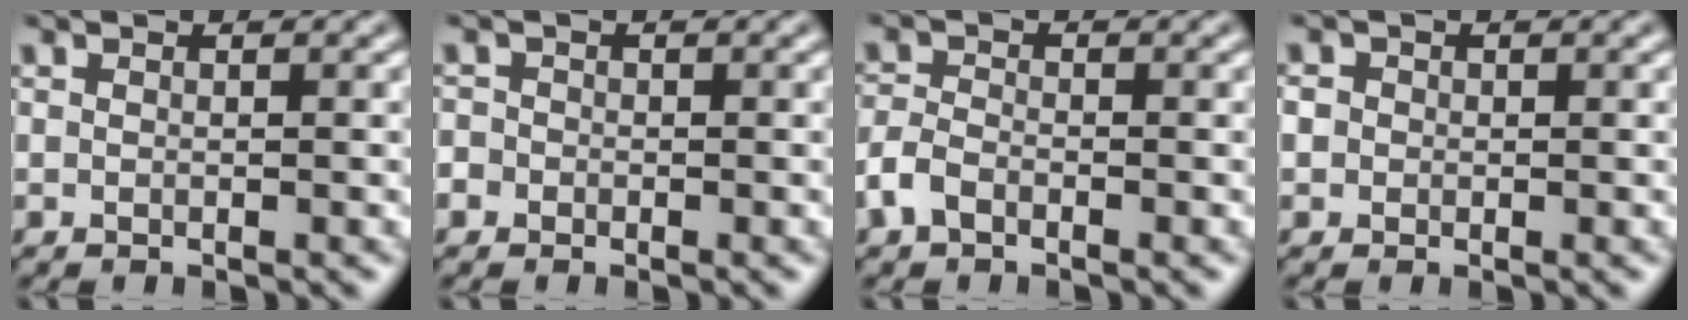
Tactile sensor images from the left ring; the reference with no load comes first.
{"total": 1.5, "force": [-0.8, 1.3, 0.3], "torque": [0.000, 0.005, -0.012]}
{"total": 2.2, "force": [-1.3, 1.3, 1.2], "torque": [-0.028, 0.003, -0.035]}
{"total": 1.7, "force": [0.1, 1.6, 0.6], "torque": [-0.005, 0.006, -0.002]}